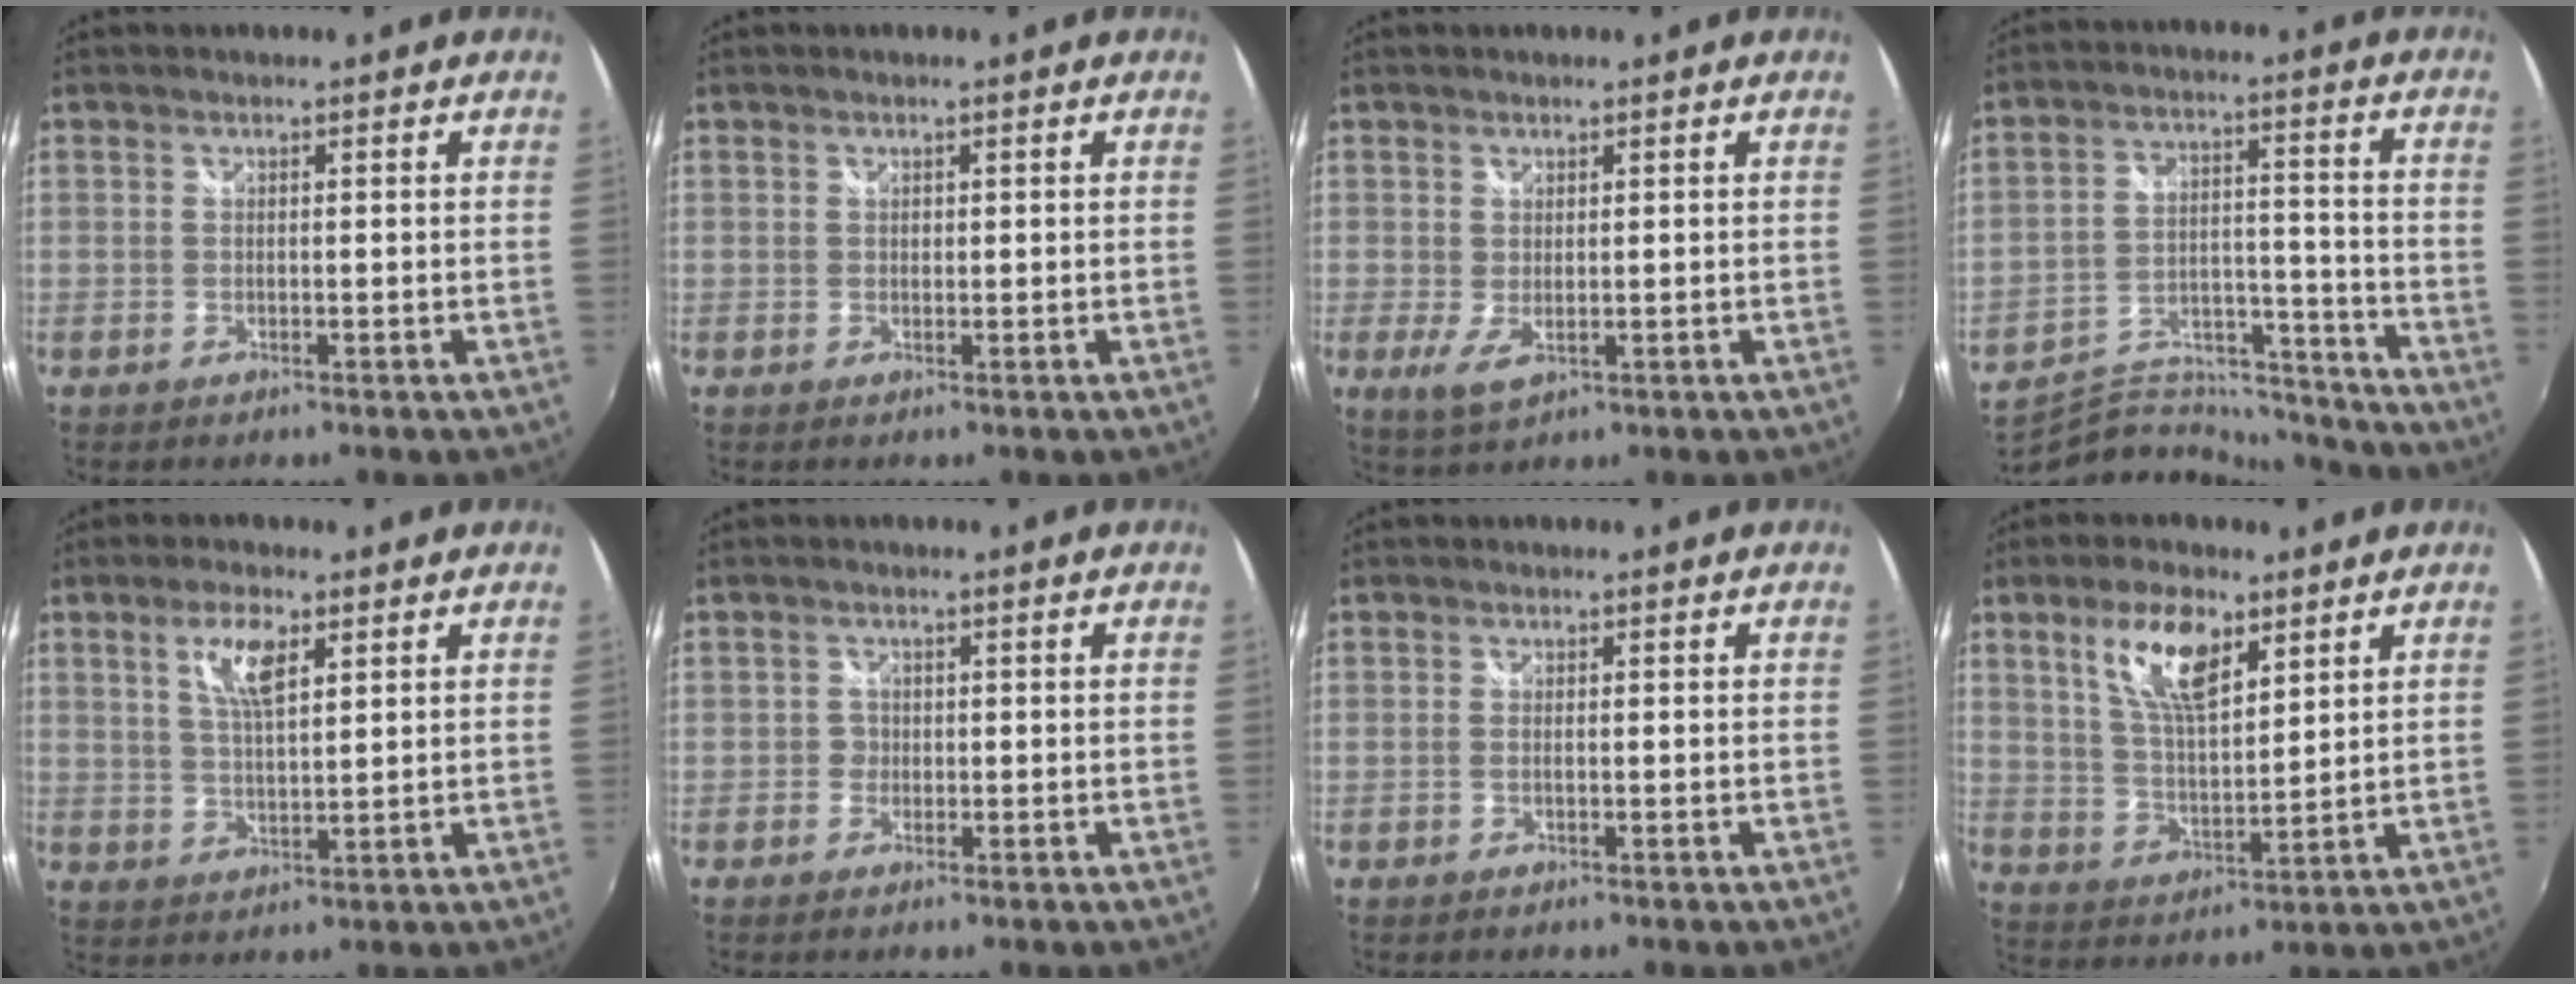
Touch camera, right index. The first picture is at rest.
{"total": 0.5, "force": [0.2, 0.5, 0.1], "torque": [-0.001, 0.001, 0.003]}
{"total": 3.2, "force": [0.1, 1.8, 2.7], "torque": [-0.047, -0.010, 0.006]}
{"total": 17.8, "force": [-16.8, 5.0, 3.4], "torque": [-0.069, 0.044, -0.252]}
{"total": 6.3, "force": [3.0, 2.2, 5.2], "torque": [-0.094, 0.004, 0.058]}
{"total": 1.6, "force": [-0.5, 1.5, 0.1], "torque": [0.000, 0.001, -0.008]}
{"total": 0.6, "force": [-0.2, 0.0, 0.6], "torque": [-0.014, 0.001, -0.005]}
{"total": 10.6, "force": [5.6, 4.0, 8.0], "torque": [-0.150, 0.008, 0.111]}